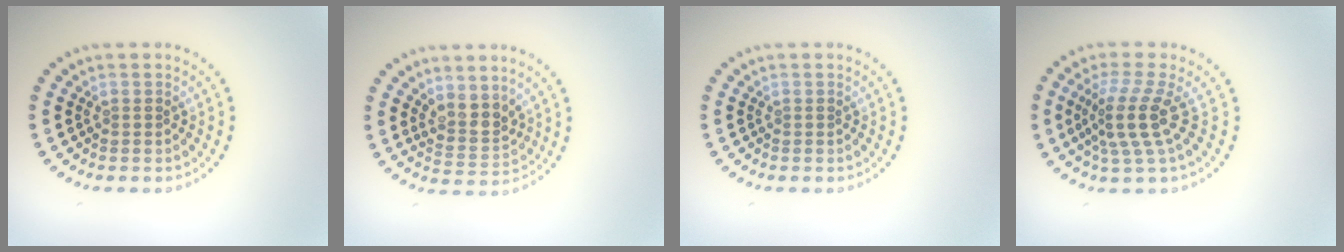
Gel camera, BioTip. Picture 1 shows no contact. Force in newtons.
{"total": 2.7, "press": 2.1, "slide": 1.6}
{"total": 0.0}
{"total": 4.0, "press": 2.8, "slide": 2.8}